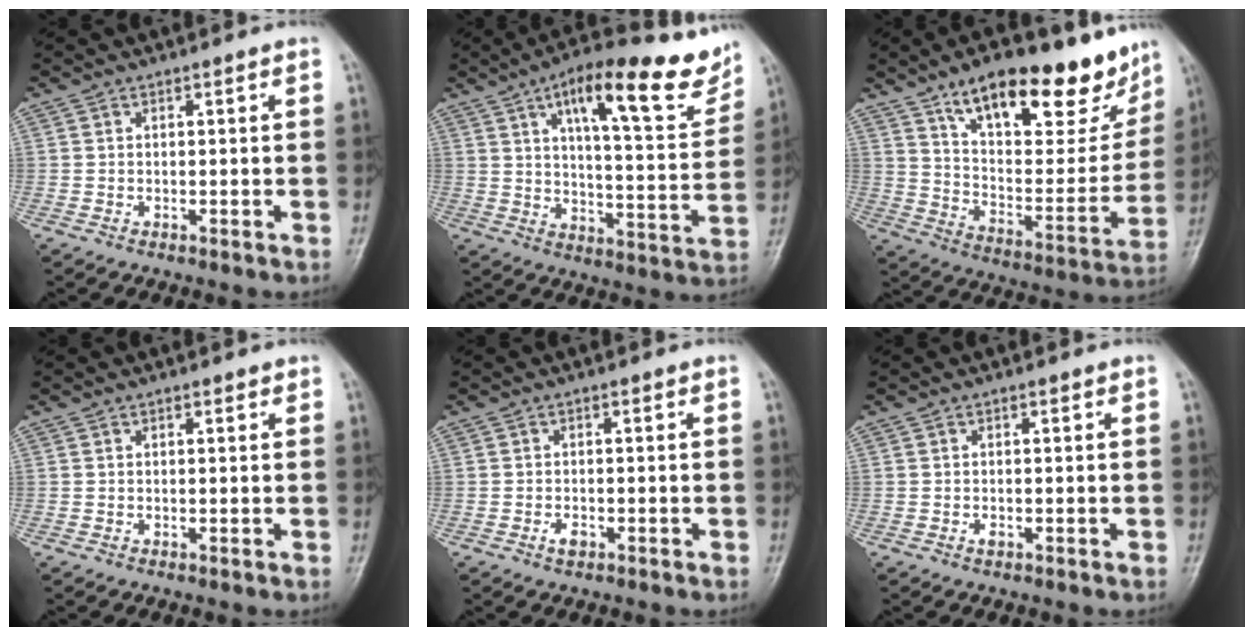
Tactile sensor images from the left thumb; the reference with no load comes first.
{"total": 20.3, "force": [11.8, 5.9, 15.4], "torque": [-0.186, -0.039, 0.176]}
{"total": 24.9, "force": [16.8, 9.7, 15.6], "torque": [-0.176, -0.058, 0.264]}
{"total": 0.9, "force": [0.6, 0.4, 0.5], "torque": [-0.005, -0.002, 0.006]}
{"total": 1.6, "force": [-0.7, 1.0, 1.1], "torque": [-0.019, 0.001, -0.013]}
{"total": 0.7, "force": [-0.2, 0.4, 0.5], "torque": [-0.007, -0.001, -0.004]}